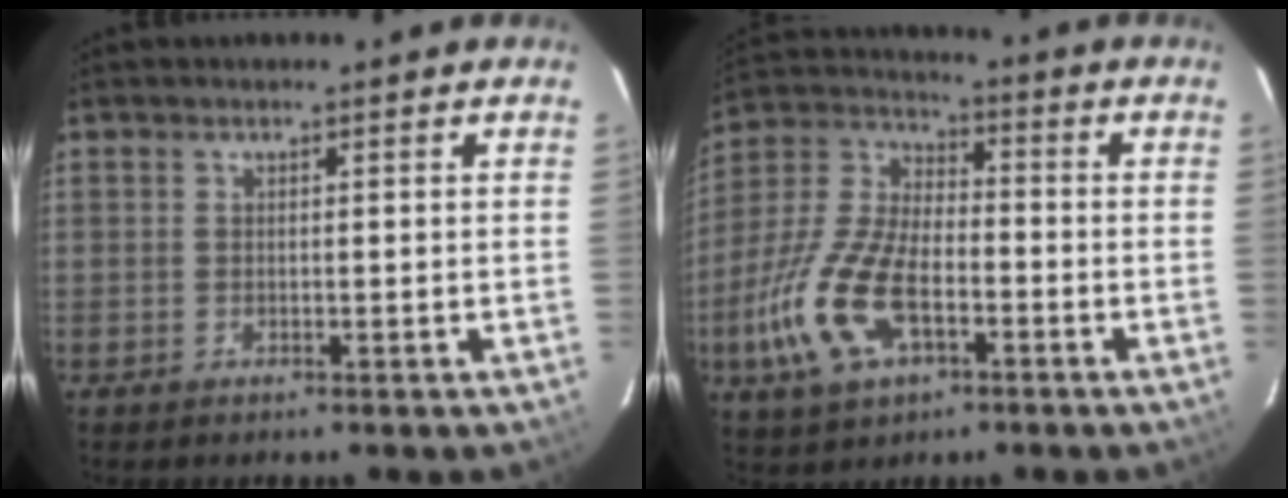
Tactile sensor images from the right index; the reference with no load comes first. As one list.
[{"total": 16.0, "force": [-6.1, 7.9, 12.5], "torque": [-0.283, -0.003, -0.115]}]